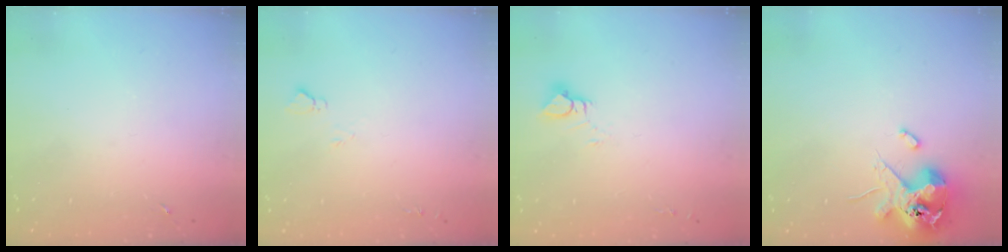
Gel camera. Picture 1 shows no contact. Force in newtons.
{"total": 4.9, "press": 4.9, "slide": 0.6}
{"total": 4.5, "press": 4.5, "slide": 0.4}
{"total": 13.1, "press": 12.9, "slide": 2.2}